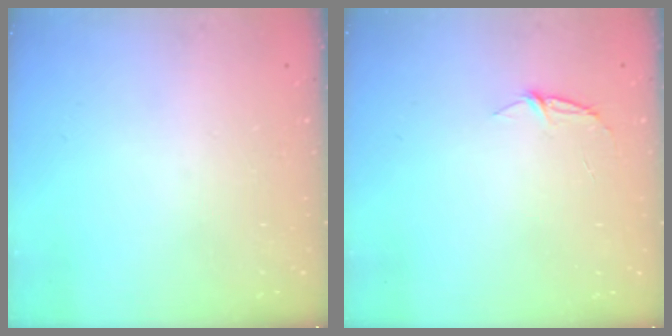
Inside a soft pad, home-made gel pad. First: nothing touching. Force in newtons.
{"total": 3.9, "press": 3.9, "slide": 0.4}